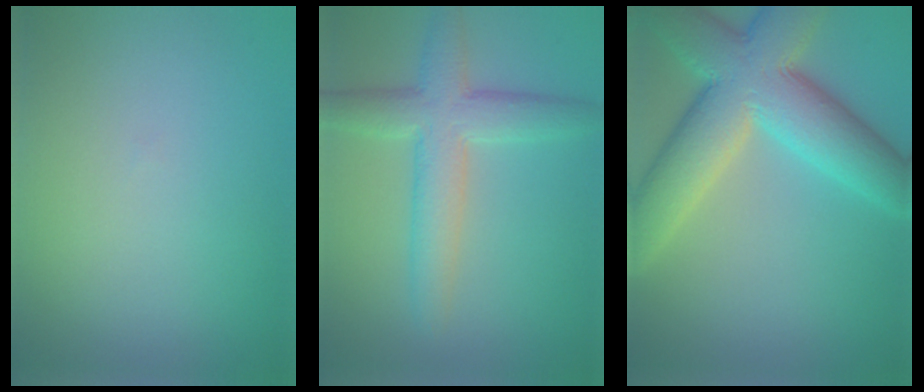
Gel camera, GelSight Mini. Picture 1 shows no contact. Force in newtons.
{"total": 5.4, "press": 5.4, "slide": 0.1}
{"total": 11.4, "press": 11.3, "slide": 0.8}